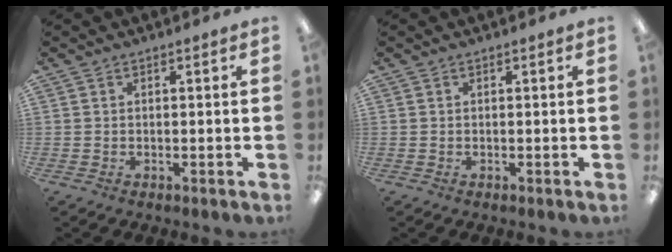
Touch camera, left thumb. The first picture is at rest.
{"total": 0.0}